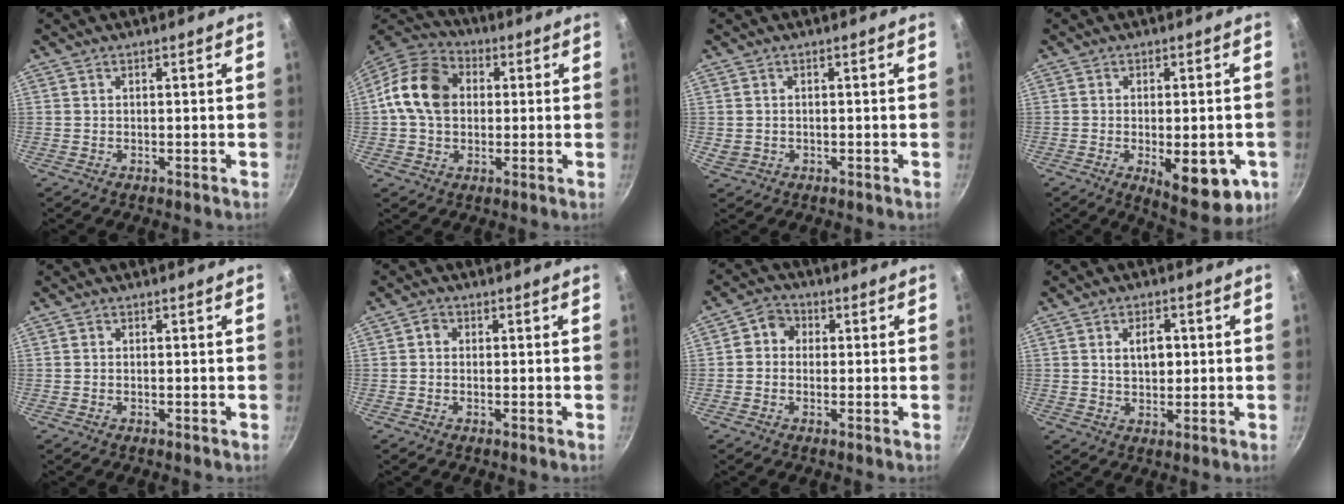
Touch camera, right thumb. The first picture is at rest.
{"total": 13.5, "force": [1.3, 10.4, 8.6], "torque": [-0.130, 0.024, 0.004]}
{"total": 1.7, "force": [-0.1, 1.6, 0.7], "torque": [-0.014, 0.001, 0.004]}
{"total": 13.6, "force": [-4.0, 5.7, 11.7], "torque": [-0.122, -0.004, -0.041]}
{"total": 0.0}
{"total": 1.6, "force": [0.0, 1.4, 0.8], "torque": [-0.017, 0.006, -0.003]}
{"total": 4.5, "force": [0.4, 4.0, 1.9], "torque": [-0.013, 0.006, -0.009]}
{"total": 5.7, "force": [0.9, 3.6, 4.3], "torque": [-0.057, -0.002, 0.014]}